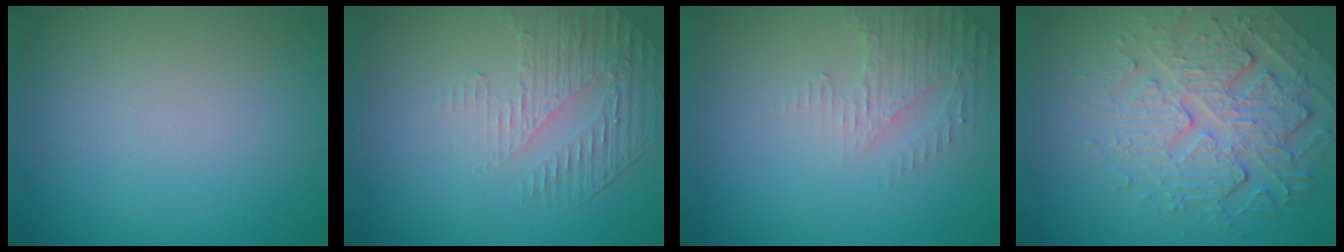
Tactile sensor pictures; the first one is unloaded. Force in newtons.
{"total": 1.9, "press": 1.3, "slide": 1.3}
{"total": 2.6, "press": 2.5, "slide": 0.7}
{"total": 5.7, "press": 4.6, "slide": 3.3}